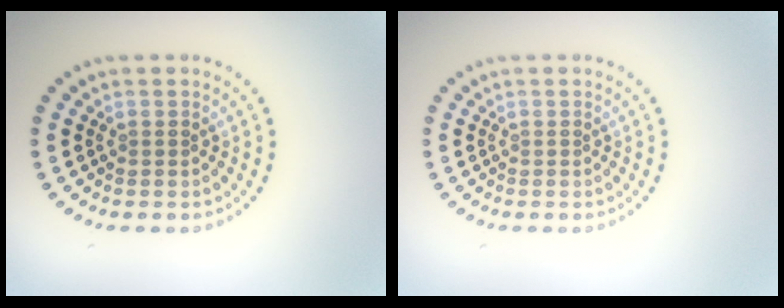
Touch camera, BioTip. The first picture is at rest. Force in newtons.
{"total": 0.0}